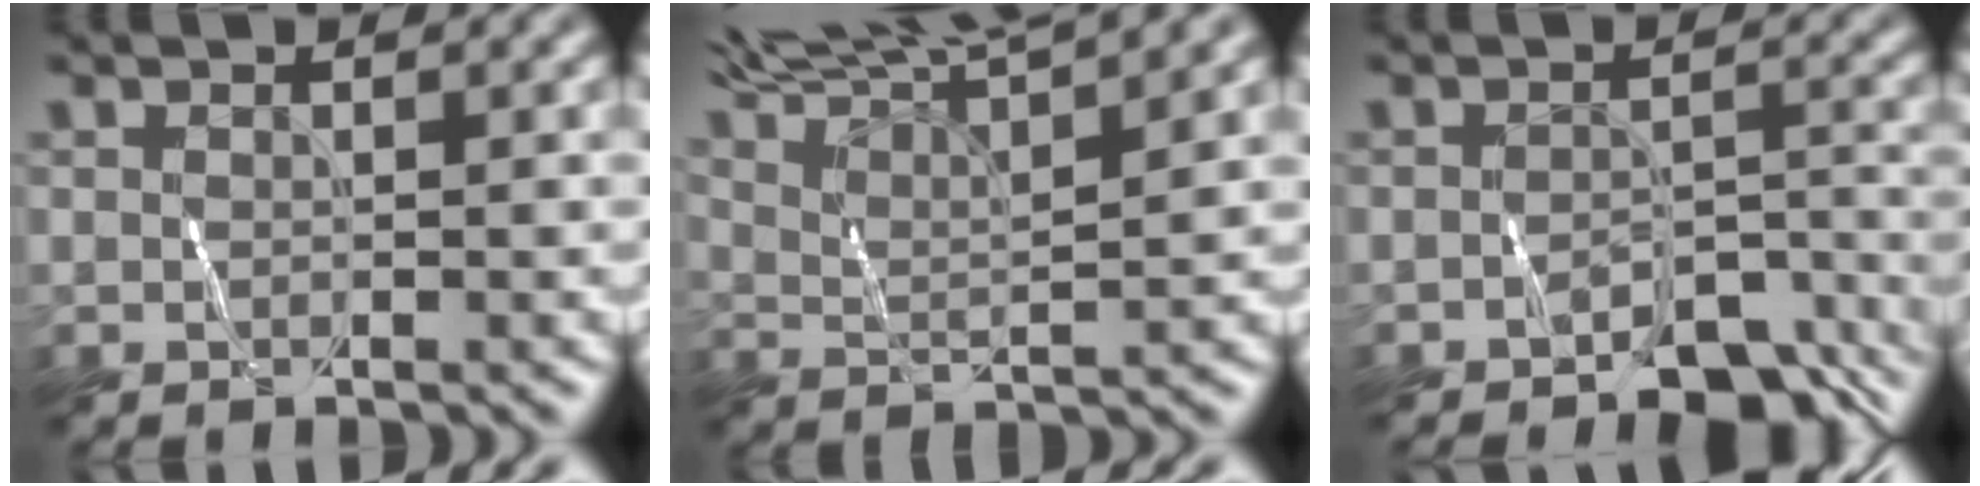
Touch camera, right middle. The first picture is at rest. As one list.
[{"total": 10.1, "force": [8.7, 1.7, 4.8], "torque": [-0.090, 0.029, 0.105]}, {"total": 4.8, "force": [-3.9, 1.8, 2.2], "torque": [-0.025, -0.004, -0.054]}]